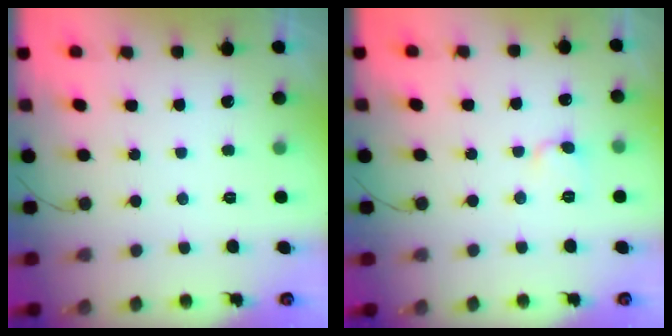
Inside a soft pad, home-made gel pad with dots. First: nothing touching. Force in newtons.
{"total": 4.8, "press": 4.8, "slide": 0.3}